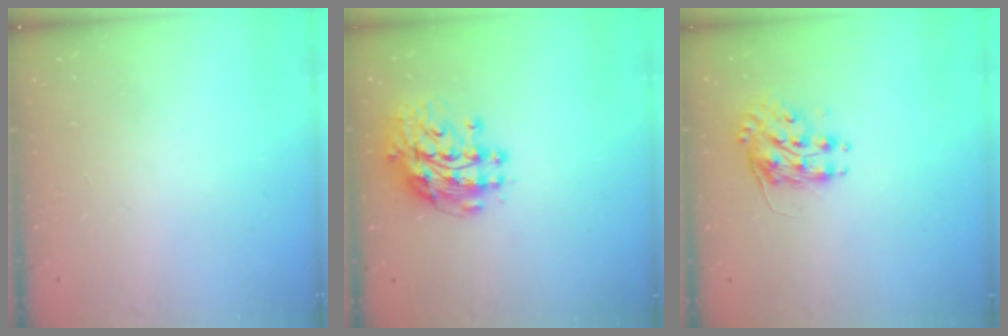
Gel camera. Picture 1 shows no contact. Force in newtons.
{"total": 12.2, "press": 12.1, "slide": 1.1}
{"total": 8.2, "press": 8.2, "slide": 0.3}